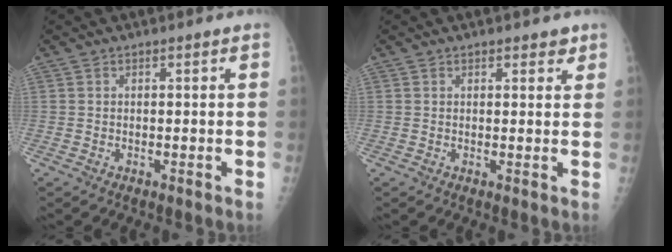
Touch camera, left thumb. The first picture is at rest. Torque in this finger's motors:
{"motor_torque": [-0.20, 0.03, -0.15, -0.08, 0.06]}